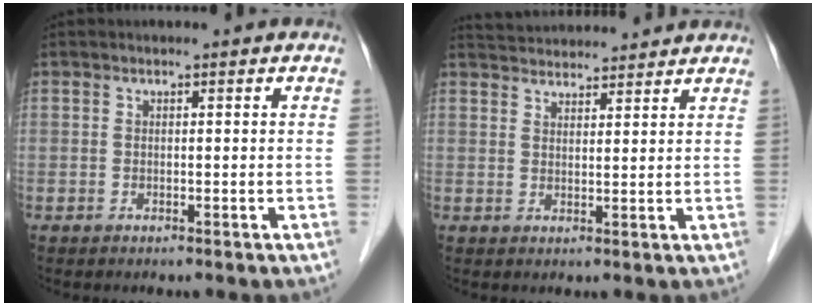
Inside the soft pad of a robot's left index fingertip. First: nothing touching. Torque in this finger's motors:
{"motor_torque": [-0.42, -0.77, 0.08, 0.05]}